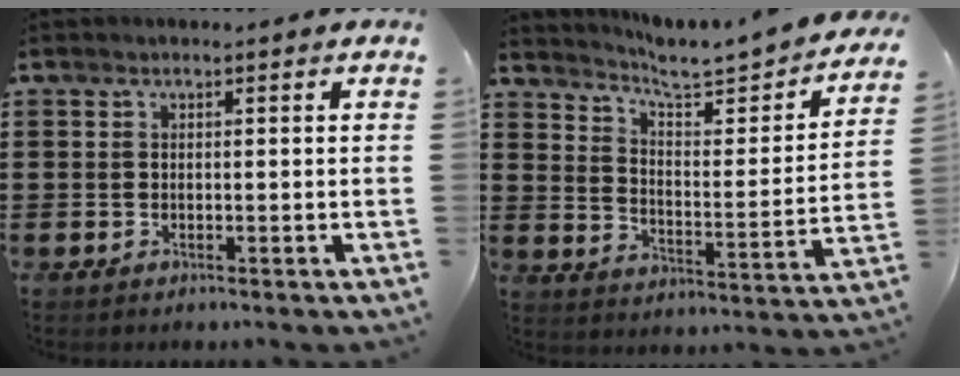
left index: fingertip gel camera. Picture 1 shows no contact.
{"total": 4.6, "force": [4.4, 0.3, 1.5], "torque": [-0.049, -0.044, 0.065]}